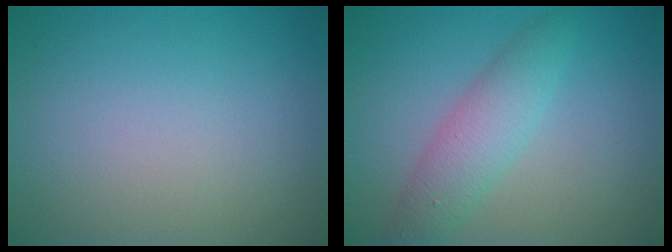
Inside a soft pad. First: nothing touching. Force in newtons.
{"total": 3.6, "press": 3.6, "slide": 0.1}